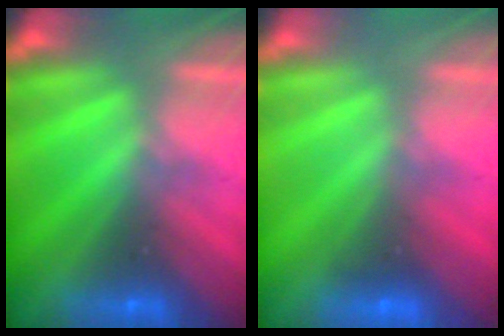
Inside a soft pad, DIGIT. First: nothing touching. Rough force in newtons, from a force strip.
{"total": 2.0}